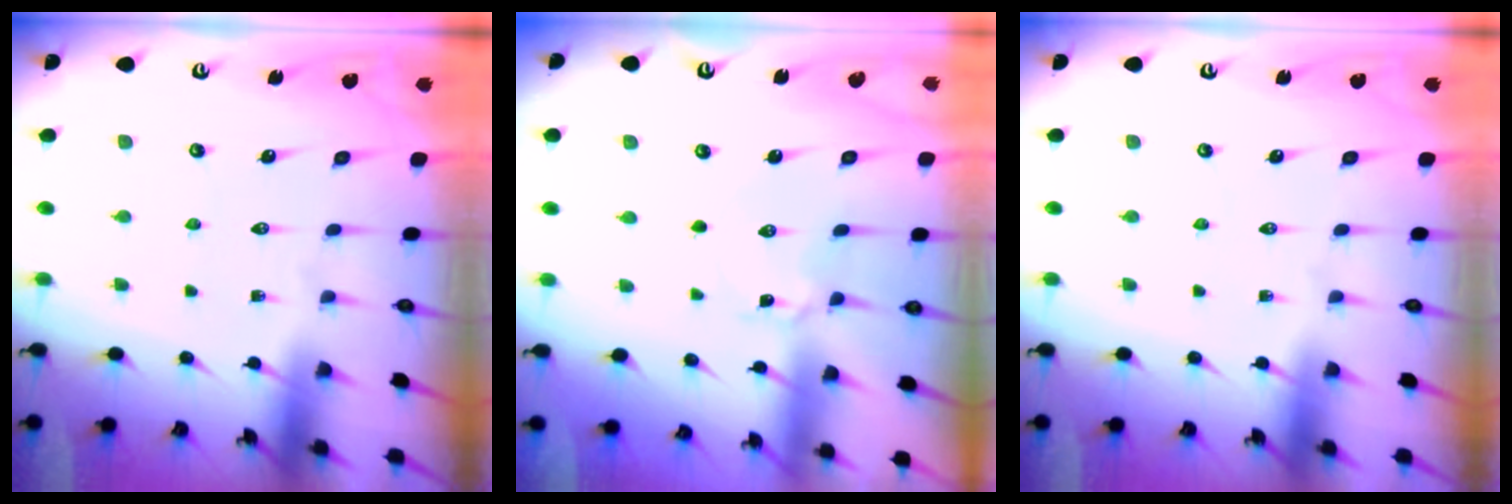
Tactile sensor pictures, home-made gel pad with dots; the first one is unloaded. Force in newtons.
{"total": 2.6, "press": 2.6, "slide": 0.2}
{"total": 0.0}